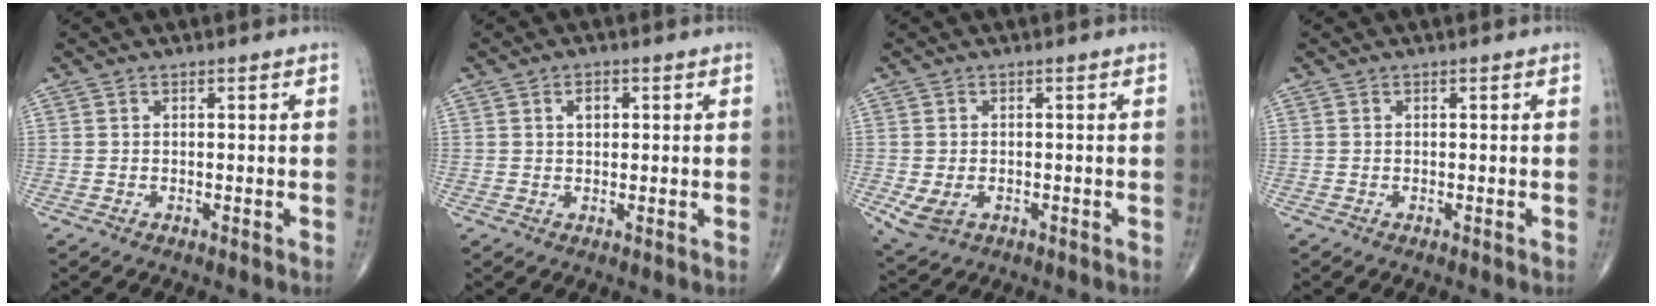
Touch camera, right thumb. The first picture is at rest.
{"total": 2.6, "force": [0.8, 1.6, 1.8], "torque": [-0.024, 0.000, 0.012]}
{"total": 4.2, "force": [-1.1, 2.9, 2.9], "torque": [-0.060, -0.002, -0.009]}
{"total": 0.0}